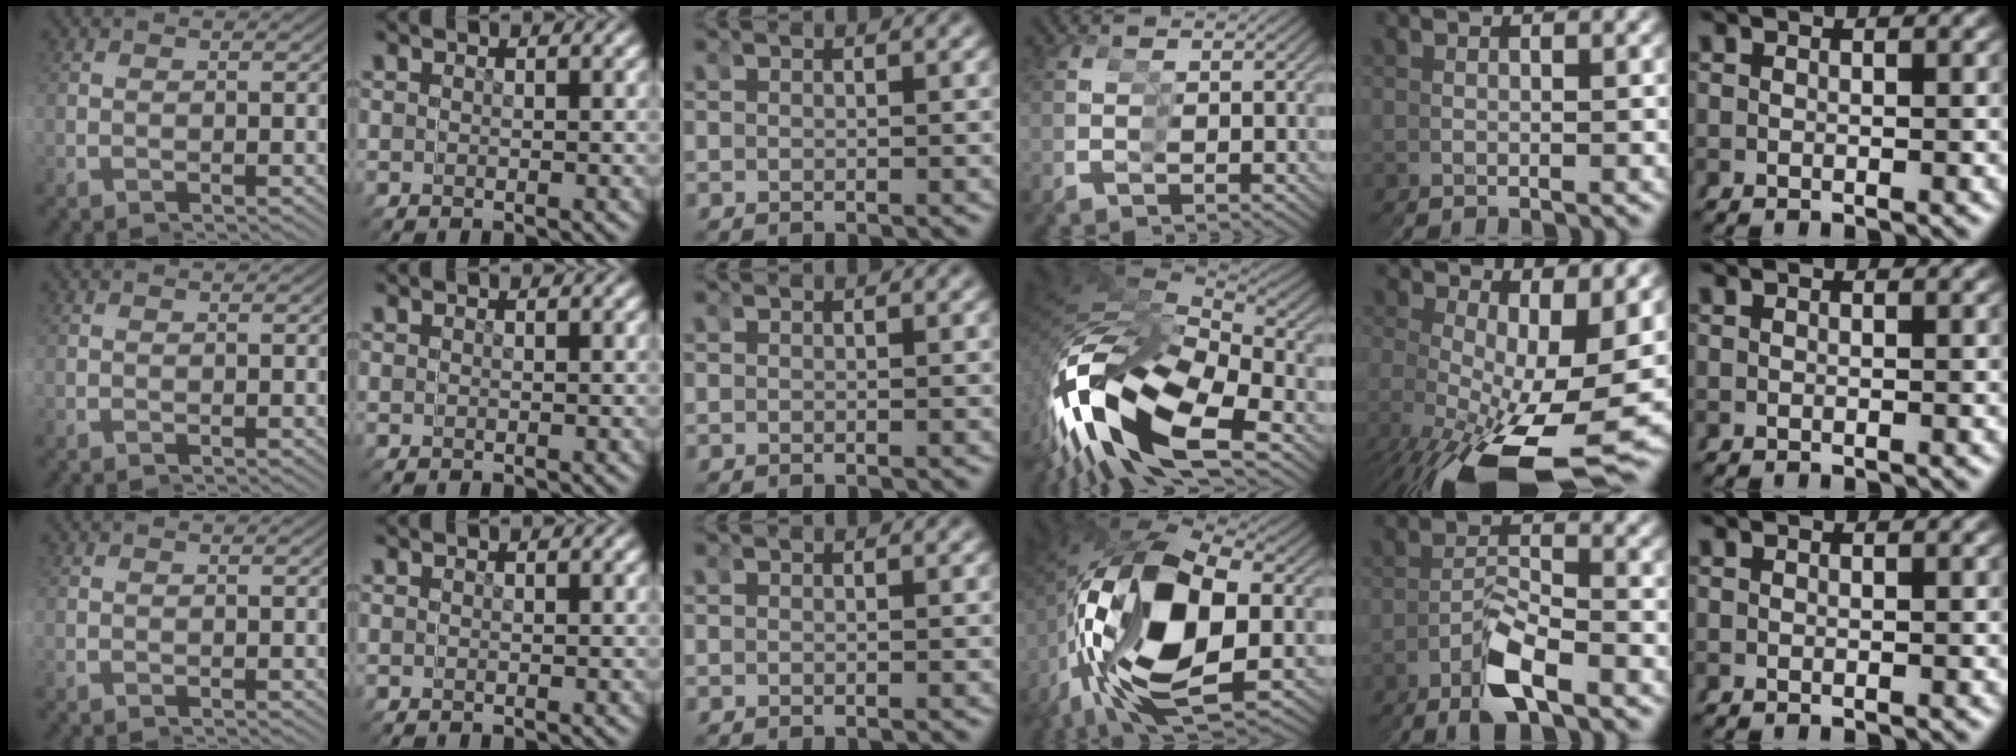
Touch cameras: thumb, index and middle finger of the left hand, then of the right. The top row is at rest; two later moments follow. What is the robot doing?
{"motion": "grasp_and_lifting", "object": "scissors"}